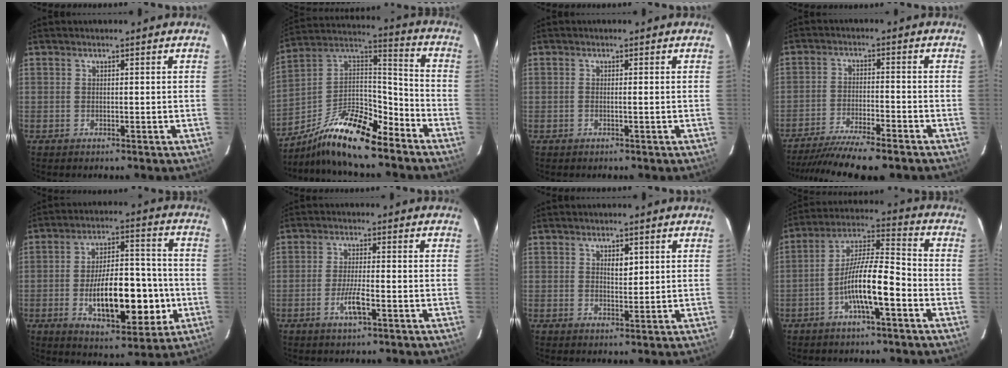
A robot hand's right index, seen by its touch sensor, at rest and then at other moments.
{"total": 15.3, "force": [-12.1, 3.3, 8.8], "torque": [-0.153, 0.034, -0.212]}
{"total": 0.5, "force": [-0.2, -0.1, 0.5], "torque": [-0.010, 0.001, -0.004]}
{"total": 13.4, "force": [-11.5, 0.7, 6.7], "torque": [-0.109, -0.022, -0.181]}
{"total": 16.1, "force": [-3.8, 6.1, 14.4], "torque": [-0.230, 0.013, -0.053]}
{"total": 4.2, "force": [-1.8, 0.4, 3.8], "torque": [-0.075, -0.004, -0.034]}
{"total": 2.2, "force": [1.0, 1.0, 1.7], "torque": [-0.028, 0.000, 0.018]}
{"total": 11.4, "force": [-4.1, 1.7, 10.5], "torque": [-0.196, 0.015, -0.074]}